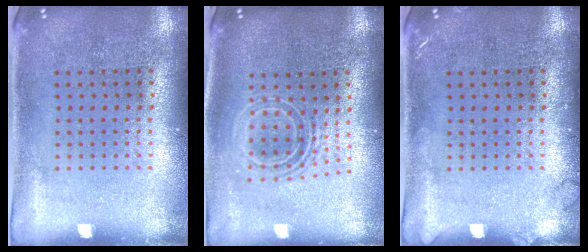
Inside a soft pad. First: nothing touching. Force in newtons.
{"total": 1.6, "press": 1.3, "slide": 1.0}
{"total": 0.8, "press": 0.8, "slide": 0.1}